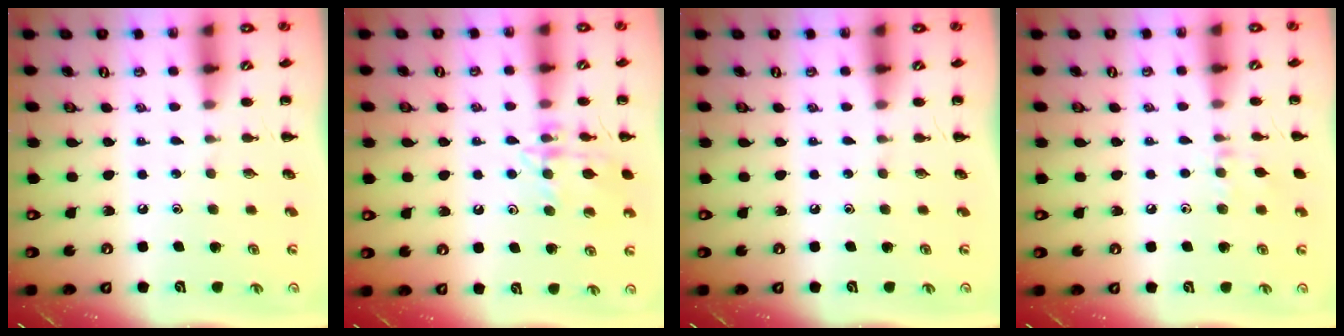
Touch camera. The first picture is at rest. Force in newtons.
{"total": 12.9, "press": 12.9, "slide": 0.8}
{"total": 0.0}
{"total": 6.6, "press": 6.3, "slide": 2.0}